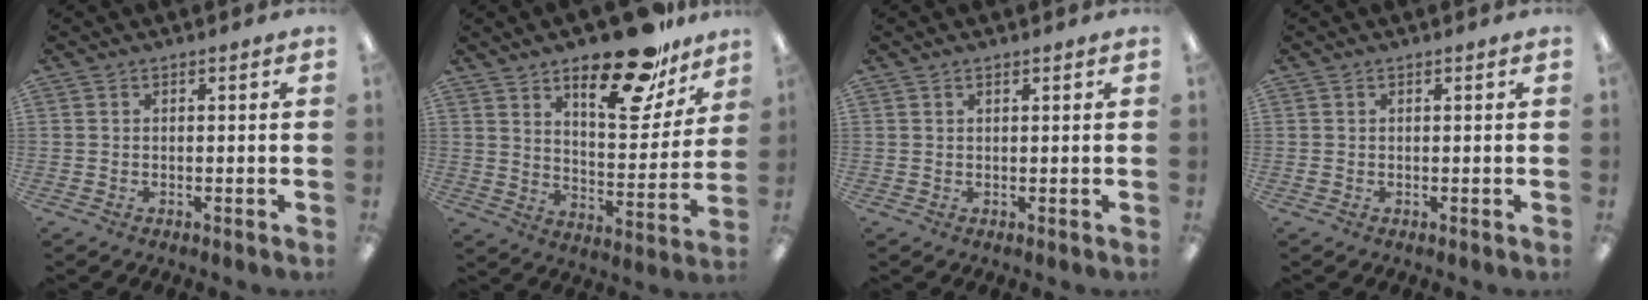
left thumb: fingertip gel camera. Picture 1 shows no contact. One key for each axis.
{"total": 22.0, "fx": 15.8, "fy": 8.3, "fz": 12.9, "tx": -0.176, "ty": -0.097, "tz": 0.259}
{"total": 1.1, "fx": 0.7, "fy": 0.4, "fz": 0.7, "tx": -0.015, "ty": 0.002, "tz": 0.013}
{"total": 0.6, "fx": 0.1, "fy": 0.4, "fz": 0.4, "tx": -0.008, "ty": 0.005, "tz": 0.000}